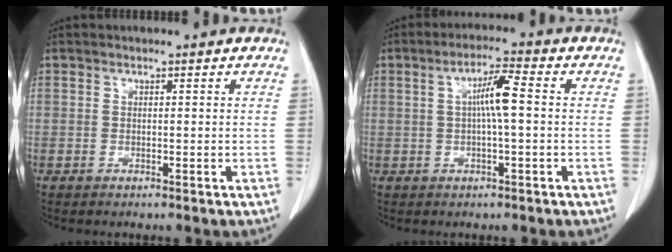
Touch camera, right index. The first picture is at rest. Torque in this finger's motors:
{"motor_torque": [0.69, -0.15, 0.43, 0.13]}